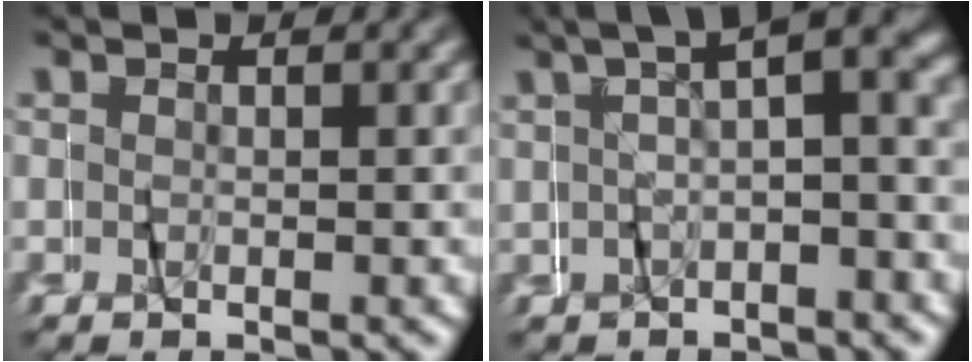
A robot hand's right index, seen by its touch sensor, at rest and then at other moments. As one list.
[{"total": 4.0, "force": [1.1, 1.0, 3.7], "torque": [-0.038, 0.036, 0.004]}]